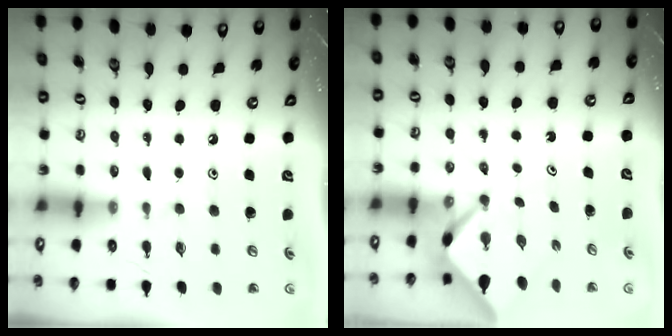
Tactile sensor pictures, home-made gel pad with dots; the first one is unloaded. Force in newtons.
{"total": 2.5, "press": 2.5, "slide": 0.2}